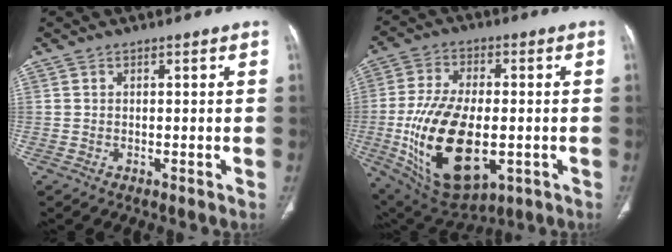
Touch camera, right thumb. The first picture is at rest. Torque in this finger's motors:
{"motor_torque": [0.03, 1.28, 2.15, -0.62, 0.73]}